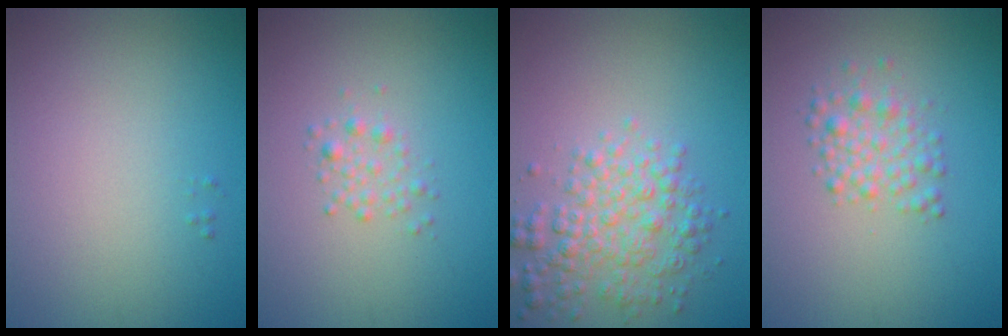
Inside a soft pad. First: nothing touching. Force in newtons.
{"total": 1.3, "press": 1.3, "slide": 0.0}
{"total": 4.1, "press": 4.1, "slide": 0.1}
{"total": 2.4, "press": 2.4, "slide": 0.1}